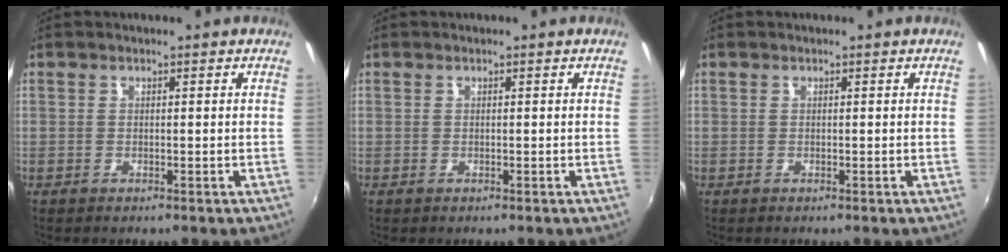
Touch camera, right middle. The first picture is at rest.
{"total": 0.0}
{"total": 0.0}